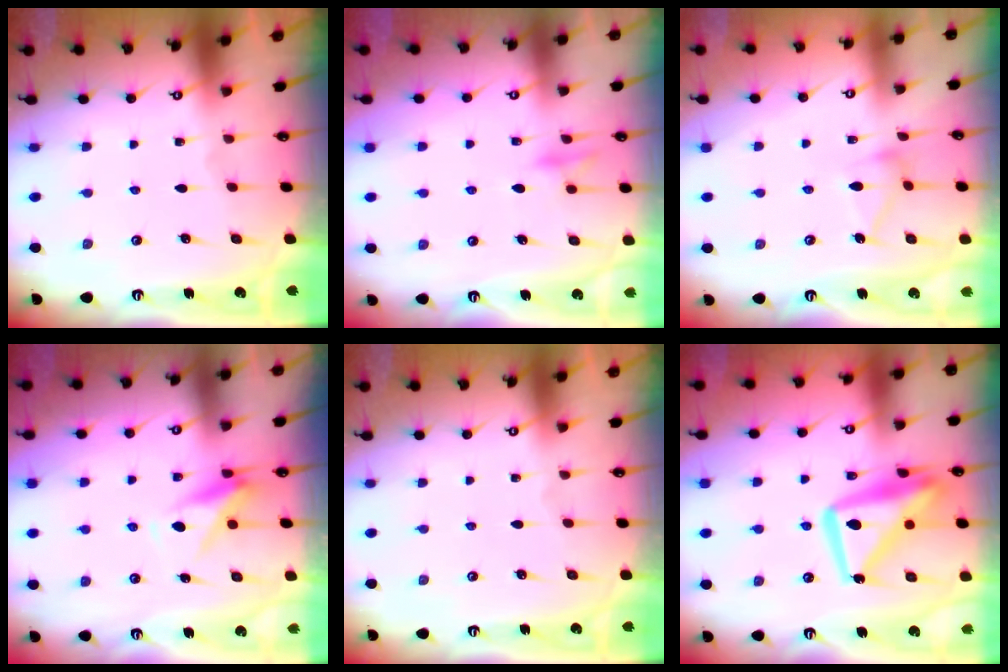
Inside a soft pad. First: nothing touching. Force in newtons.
{"total": 9.5, "press": 9.5, "slide": 0.9}
{"total": 10.4, "press": 10.4, "slide": 0.4}
{"total": 7.1, "press": 7.0, "slide": 1.3}
{"total": 0.0}
{"total": 16.4, "press": 16.3, "slide": 1.8}